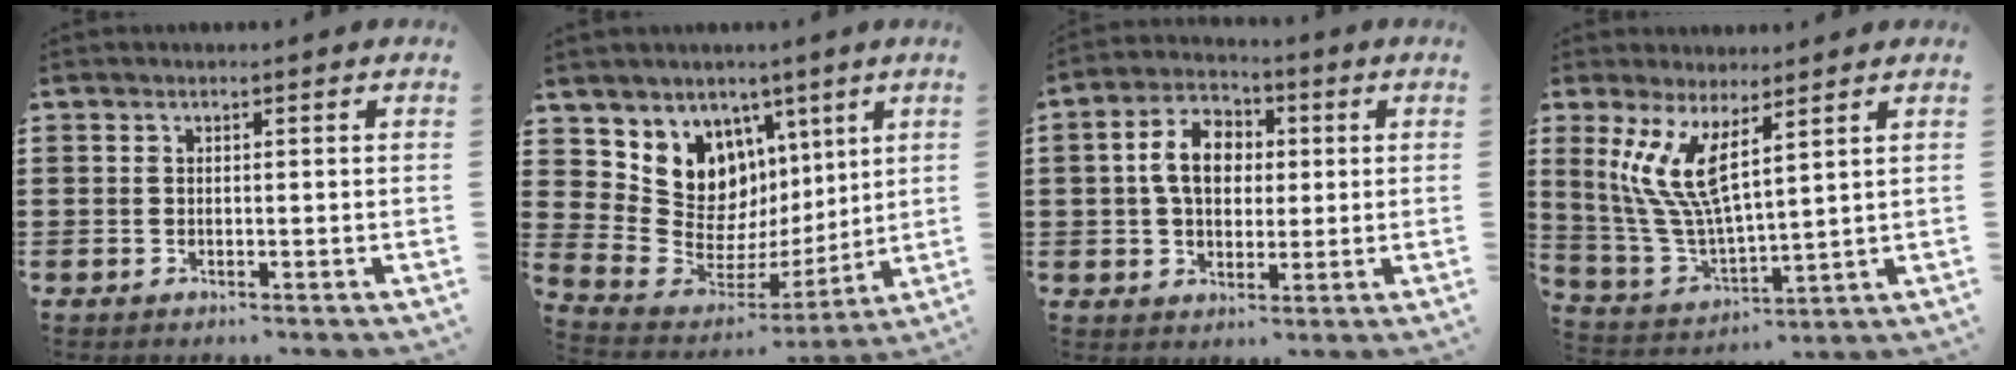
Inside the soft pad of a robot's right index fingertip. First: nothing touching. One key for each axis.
{"total": 10.4, "fx": 4.7, "fy": 9.0, "fz": 2.3, "tx": -0.076, "ty": -0.054, "tz": 0.097}
{"total": 8.0, "fx": 0.8, "fy": 5.6, "fz": 5.6, "tx": -0.120, "ty": 0.015, "tz": 0.009}
{"total": 9.0, "fx": 4.1, "fy": 2.5, "fz": 7.7, "tx": -0.196, "ty": -0.024, "tz": 0.066}